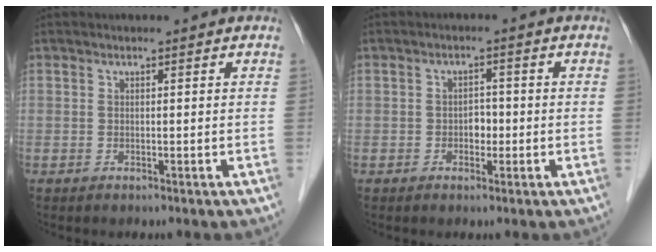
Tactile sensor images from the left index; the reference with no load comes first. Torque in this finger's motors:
{"motor_torque": [0.03, 0.22, -0.04, 0.00]}